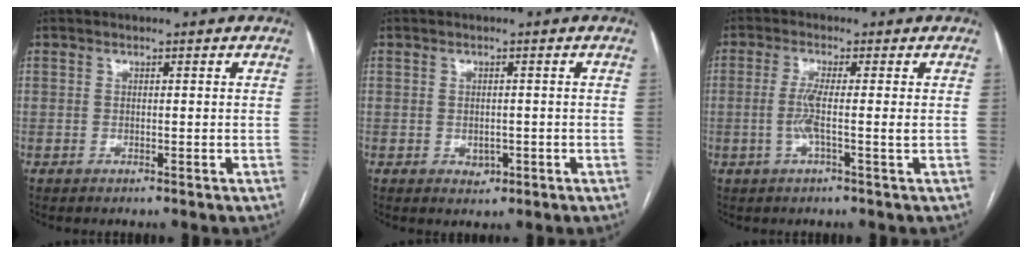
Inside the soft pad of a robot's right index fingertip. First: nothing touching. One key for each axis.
{"total": 1.7, "fx": -0.6, "fy": 1.2, "fz": 1.0, "tx": -0.014, "ty": 0.001, "tz": -0.002}
{"total": 3.7, "fx": -0.6, "fy": -0.5, "fz": 3.6, "tx": -0.077, "ty": -0.002, "tz": -0.013}